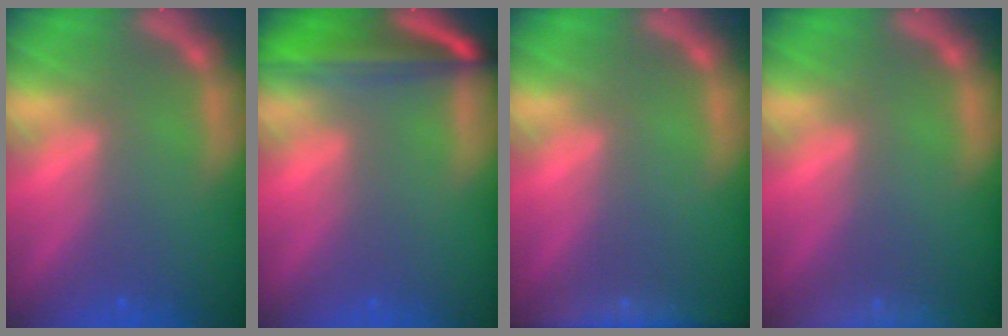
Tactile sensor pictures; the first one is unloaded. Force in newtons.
{"total": 7.6}
{"total": 6.5}
{"total": 9.5}